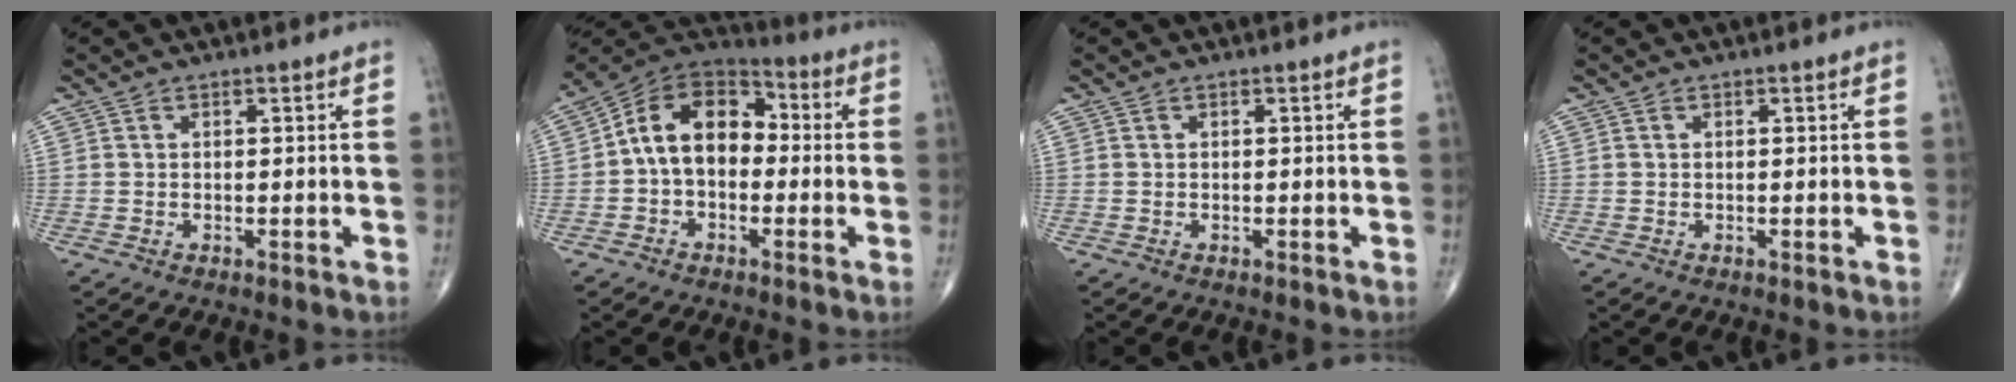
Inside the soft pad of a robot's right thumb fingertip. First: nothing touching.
{"total": 13.2, "force": [-0.4, 9.2, 9.5], "torque": [-0.129, 0.043, -0.025]}
{"total": 0.0}
{"total": 0.0}